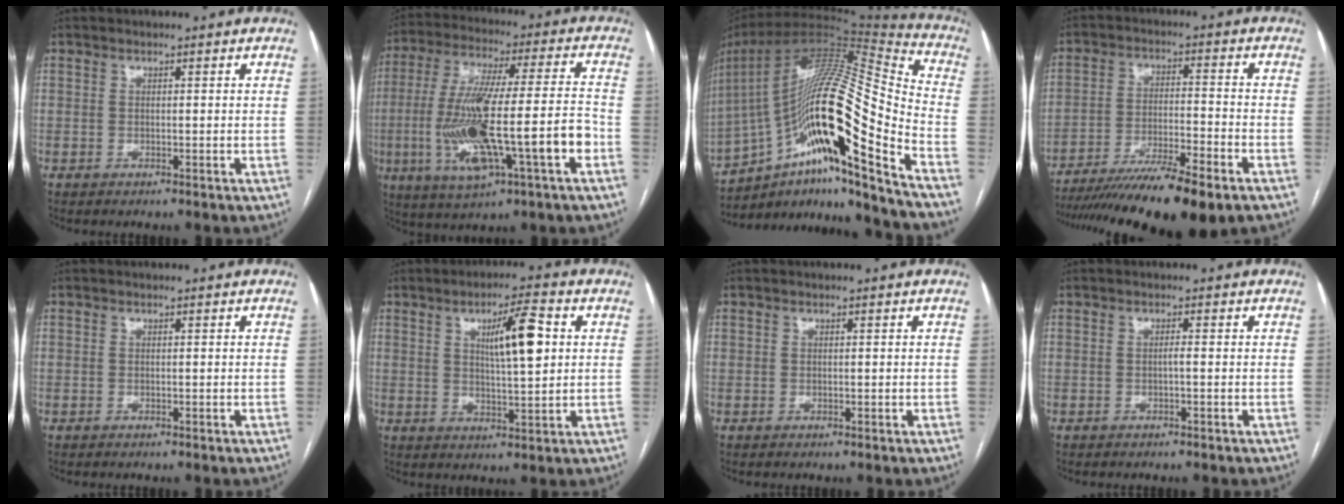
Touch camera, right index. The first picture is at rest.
{"total": 19.7, "force": [-5.2, 2.2, 18.9], "torque": [-0.362, -0.003, -0.084]}
{"total": 27.2, "force": [-13.6, 2.7, 23.5], "torque": [-0.408, 0.003, -0.233]}
{"total": 18.1, "force": [-14.1, 1.1, 11.3], "torque": [-0.169, -0.028, -0.229]}
{"total": 0.0}
{"total": 8.6, "force": [2.3, 1.2, 8.2], "torque": [-0.135, 0.007, 0.041]}
{"total": 0.5, "force": [0.2, 0.4, 0.2], "torque": [0.001, -0.001, 0.003]}
{"total": 0.7, "force": [-0.2, 0.0, 0.7], "torque": [-0.012, 0.002, -0.002]}